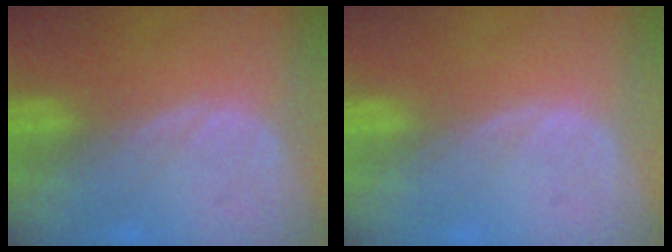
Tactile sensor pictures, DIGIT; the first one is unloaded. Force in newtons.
{"total": 0.0}